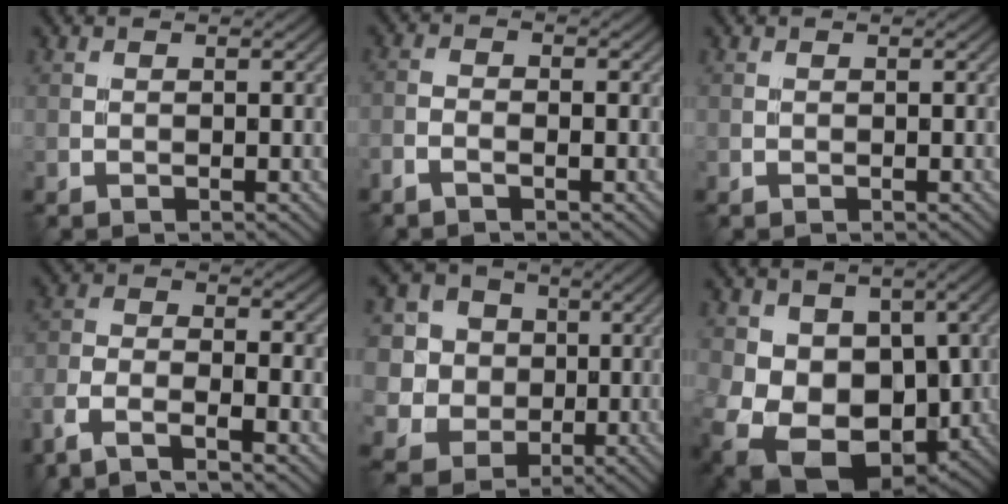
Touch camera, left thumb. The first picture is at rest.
{"total": 1.9, "force": [-1.2, 0.5, 1.4], "torque": [-0.032, 0.001, -0.030]}
{"total": 0.0}
{"total": 6.7, "force": [-4.6, 1.7, 4.6], "torque": [-0.100, -0.005, -0.100]}
{"total": 9.3, "force": [1.3, 8.4, 3.6], "torque": [-0.122, 0.002, -0.002]}
{"total": 14.9, "force": [-2.1, 11.6, 9.1], "torque": [-0.170, -0.038, -0.029]}